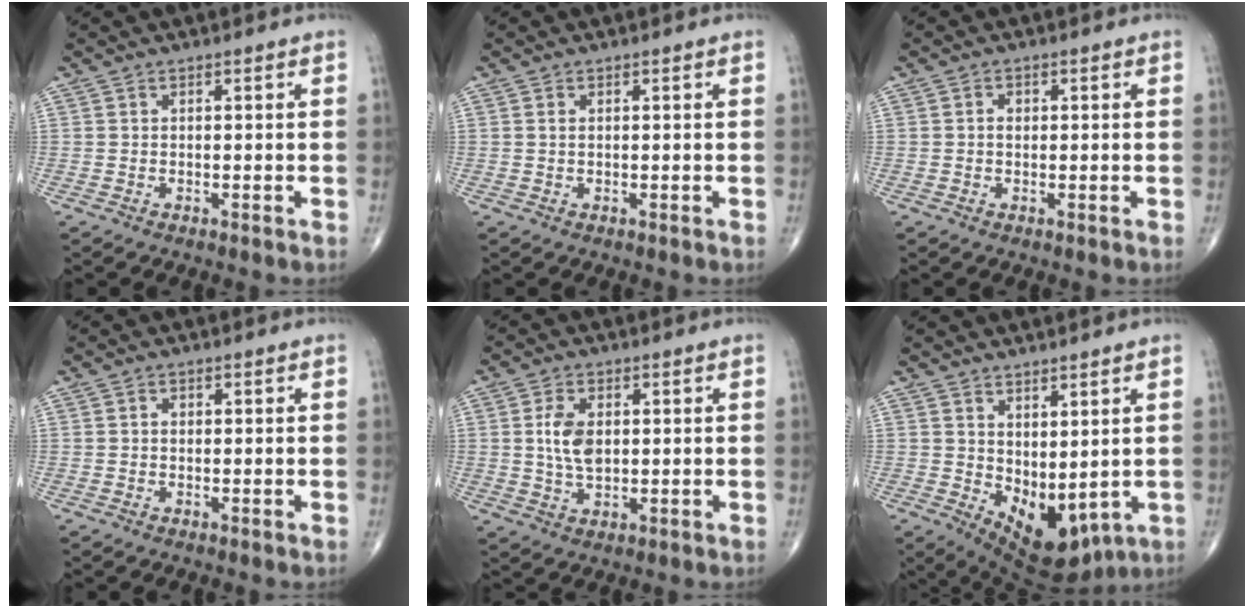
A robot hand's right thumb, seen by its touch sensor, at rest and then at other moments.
{"total": 0.8, "force": [0.3, 0.4, 0.6], "torque": [-0.015, 0.004, 0.007]}
{"total": 1.5, "force": [0.2, 1.1, 1.0], "torque": [-0.014, 0.006, 0.002]}
{"total": 1.0, "force": [0.1, 0.8, 0.7], "torque": [-0.009, 0.004, 0.001]}
{"total": 6.6, "force": [0.9, 3.9, 5.2], "torque": [-0.097, -0.004, 0.018]}
{"total": 10.0, "force": [0.3, 5.6, 8.2], "torque": [-0.101, -0.023, 0.035]}